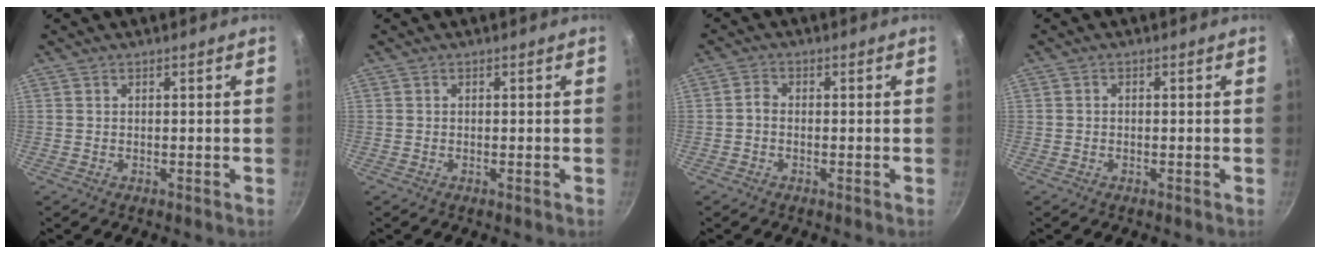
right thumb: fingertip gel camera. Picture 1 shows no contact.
{"total": 0.0}
{"total": 1.8, "force": [-0.6, 1.3, 1.1], "torque": [-0.022, 0.012, -0.018]}
{"total": 0.6, "force": [-0.2, 0.4, 0.3], "torque": [-0.007, 0.004, -0.004]}